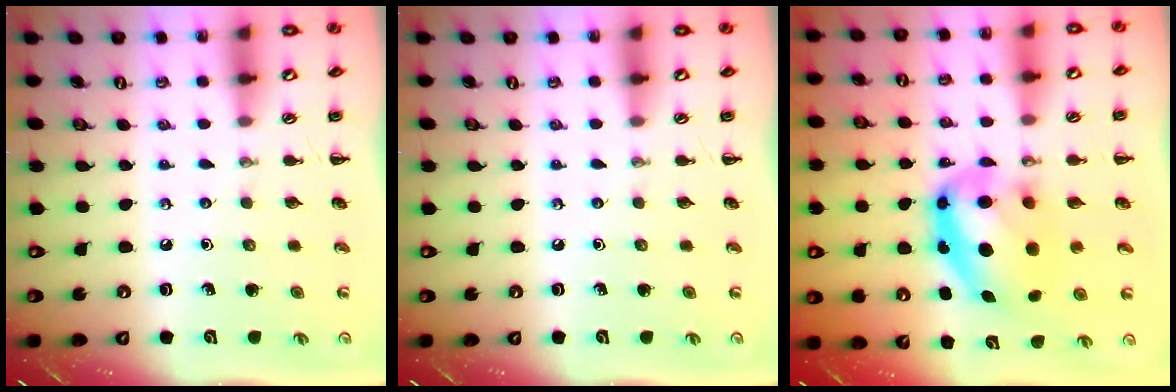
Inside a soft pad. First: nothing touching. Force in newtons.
{"total": 0.0}
{"total": 12.3, "press": 12.0, "slide": 2.8}